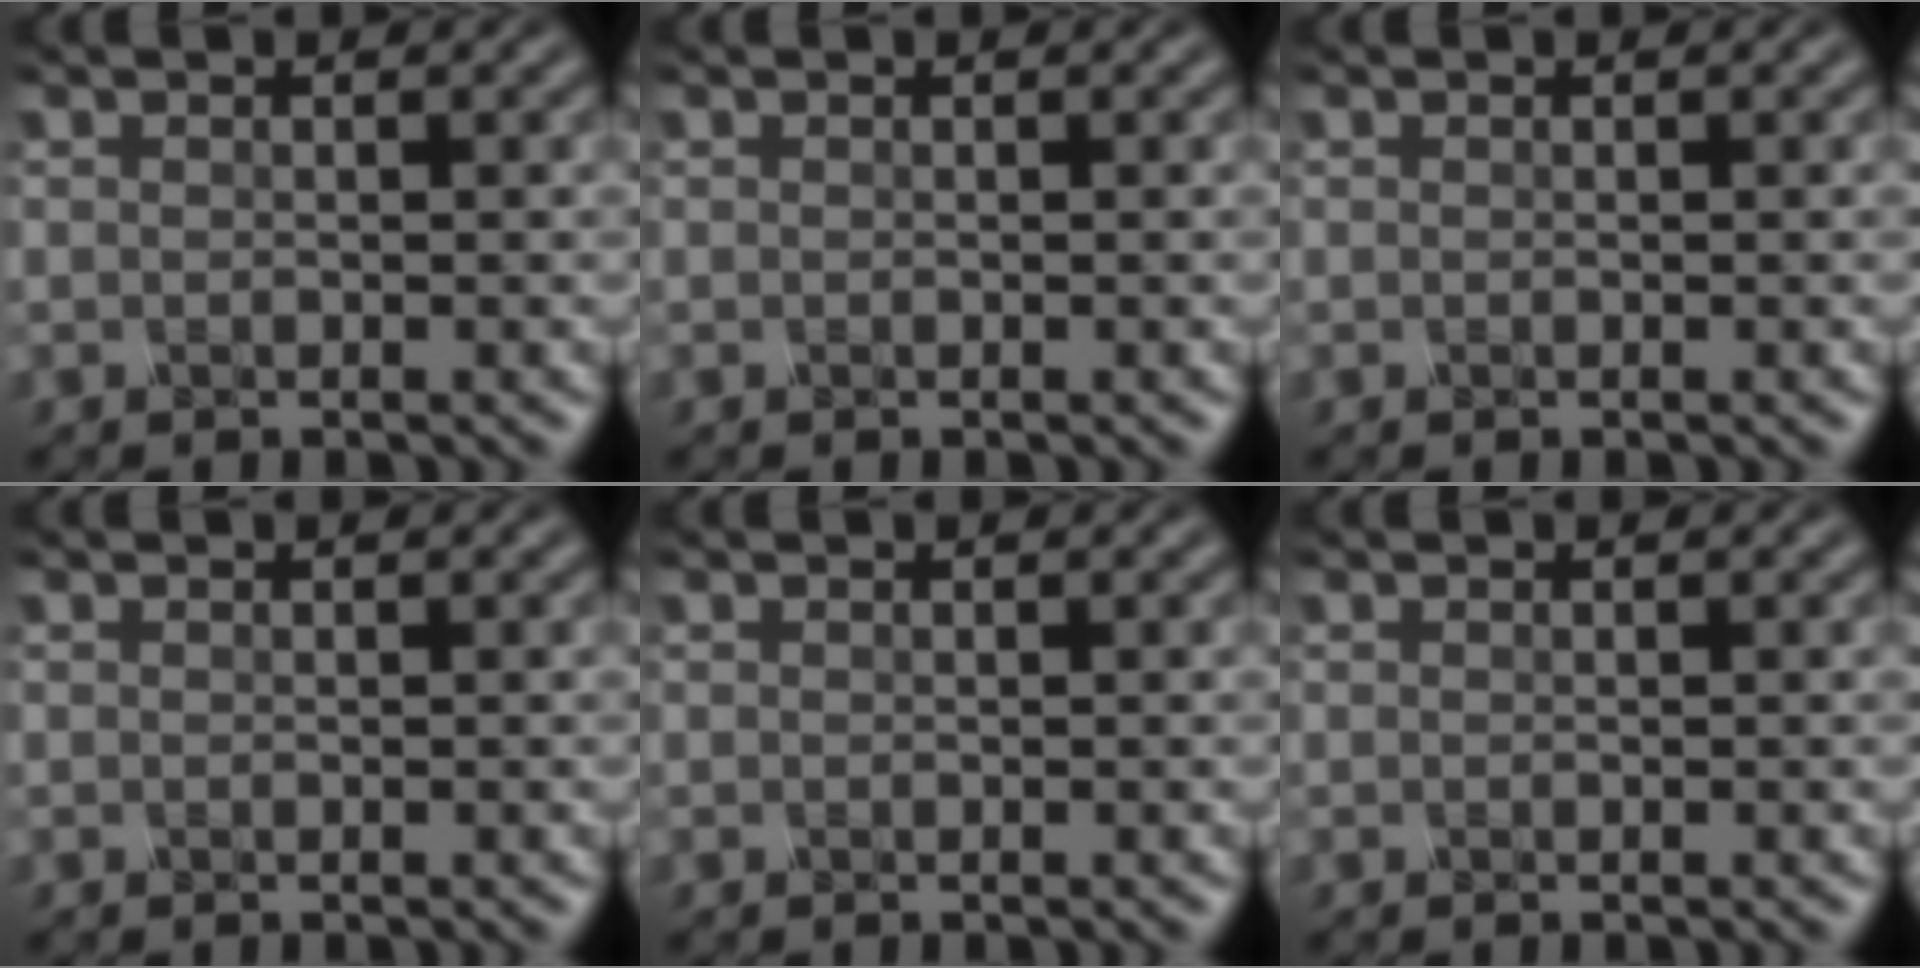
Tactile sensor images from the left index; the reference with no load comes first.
{"total": 0.0}
{"total": 0.0}
{"total": 0.0}
{"total": 0.0}
{"total": 0.0}